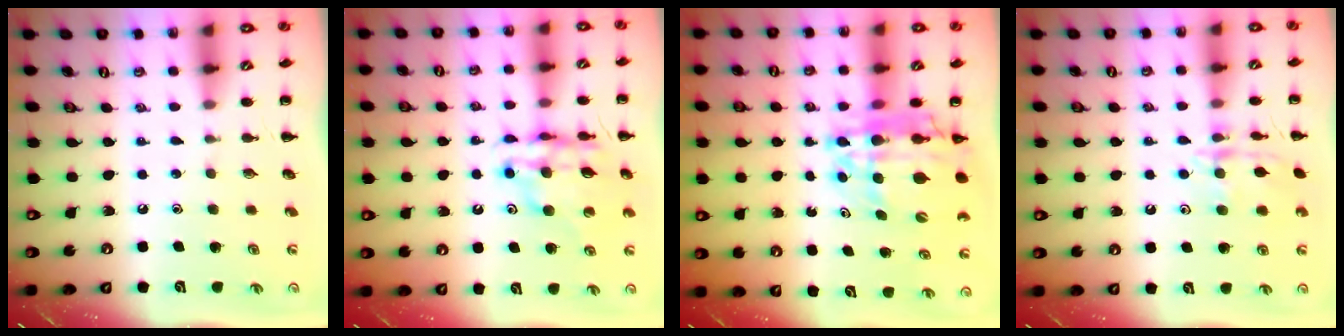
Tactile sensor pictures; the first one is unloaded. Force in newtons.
{"total": 12.4, "press": 11.8, "slide": 3.6}
{"total": 17.0, "press": 16.3, "slide": 4.6}
{"total": 13.2, "press": 13.1, "slide": 0.7}